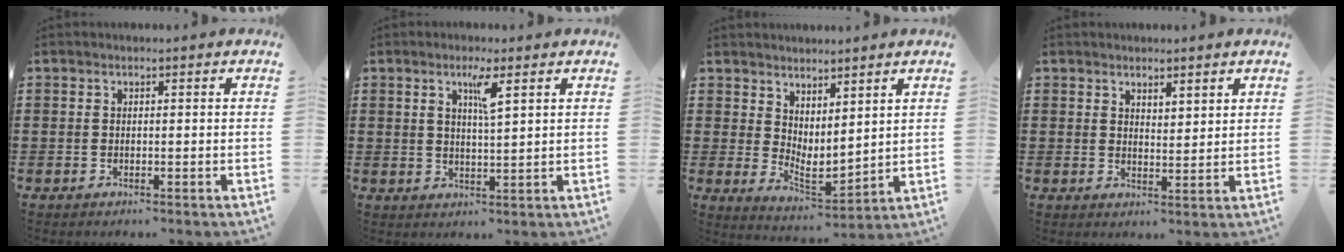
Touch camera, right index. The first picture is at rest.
{"total": 3.6, "force": [1.9, 0.4, 3.1], "torque": [-0.059, 0.000, 0.027]}
{"total": 3.1, "force": [2.6, 1.1, 1.4], "torque": [-0.039, -0.020, 0.047]}
{"total": 2.2, "force": [2.1, 0.7, 0.1], "torque": [-0.007, 0.006, 0.040]}